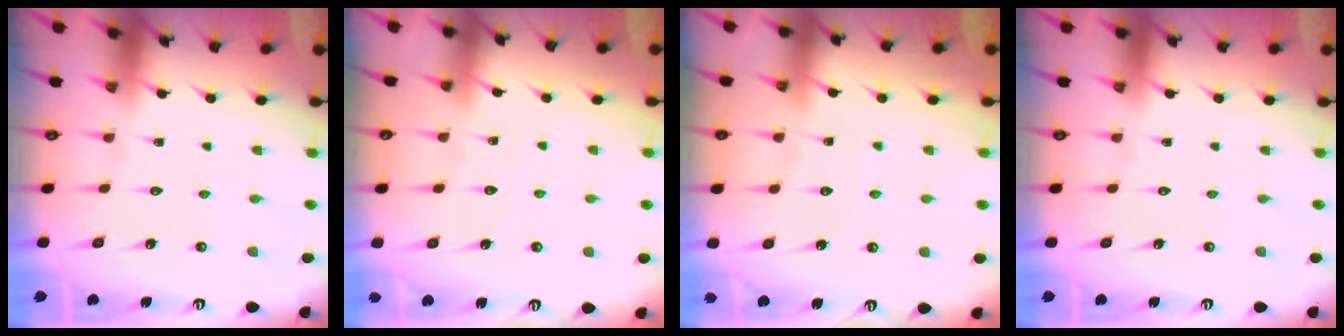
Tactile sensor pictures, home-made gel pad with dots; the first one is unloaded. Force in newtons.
{"total": 4.2, "press": 4.1, "slide": 0.5}
{"total": 5.0, "press": 5.0, "slide": 0.7}
{"total": 0.0}